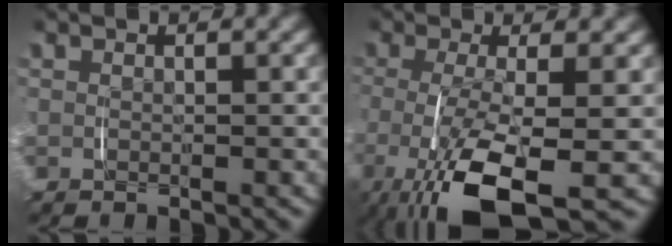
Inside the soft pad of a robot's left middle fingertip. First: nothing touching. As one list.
[{"total": 7.3, "force": [-2.4, 2.2, 6.5], "torque": [-0.133, -0.018, -0.031]}]